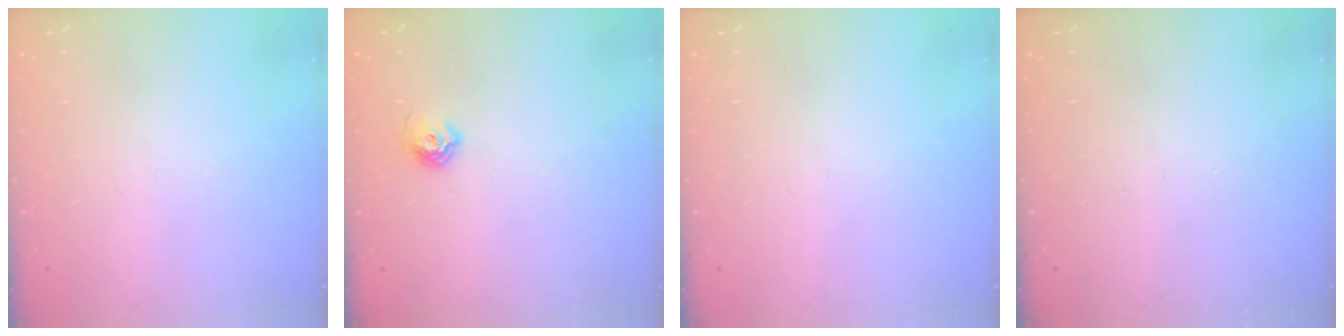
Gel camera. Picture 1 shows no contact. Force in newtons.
{"total": 6.1, "press": 6.0, "slide": 1.1}
{"total": 0.0}
{"total": 0.0}